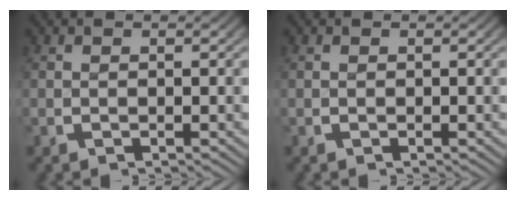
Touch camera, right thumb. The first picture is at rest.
{"total": 0.0}